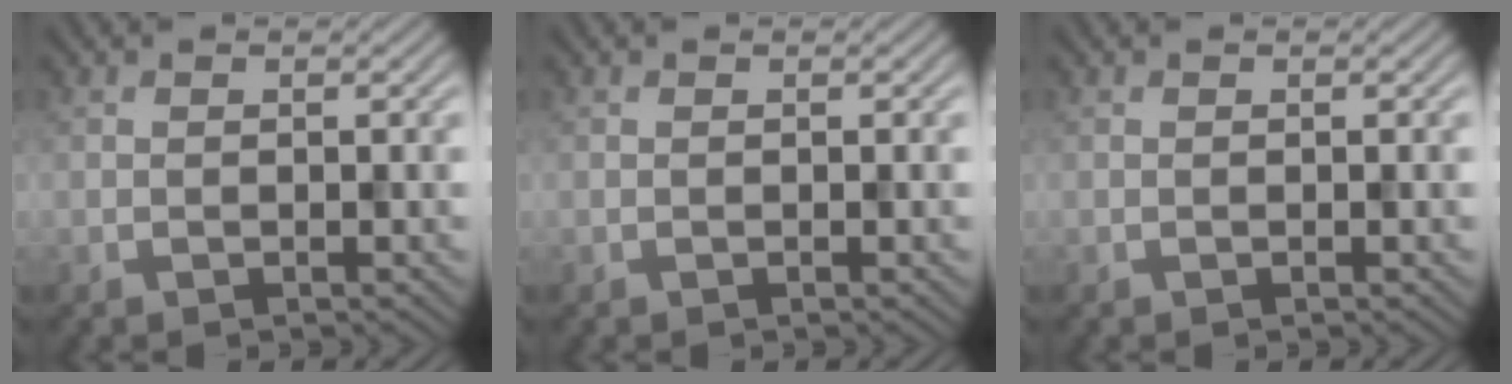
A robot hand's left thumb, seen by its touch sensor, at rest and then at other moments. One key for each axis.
{"total": 0.0}
{"total": 0.0}